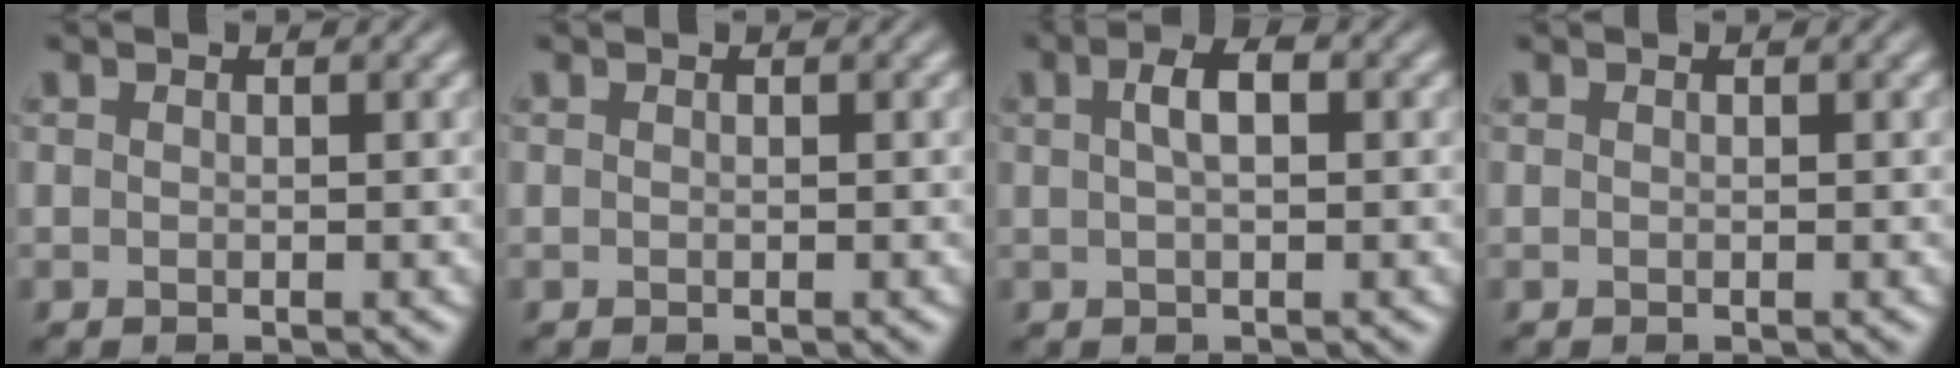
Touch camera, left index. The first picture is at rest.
{"total": 0.0}
{"total": 2.5, "force": [0.5, 0.9, 2.3], "torque": [-0.043, 0.008, 0.007]}
{"total": 0.0}